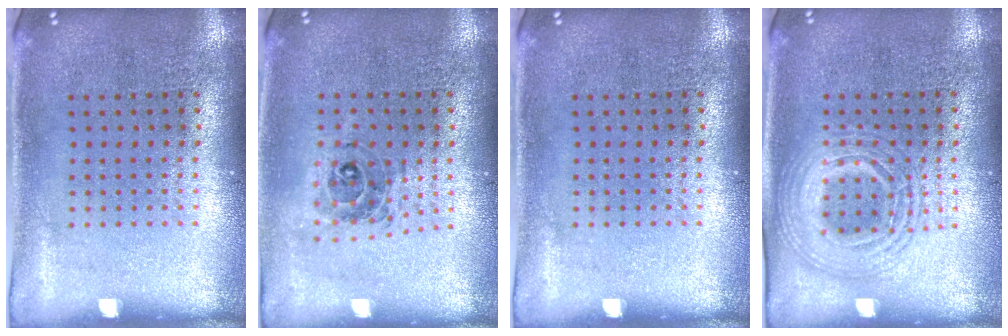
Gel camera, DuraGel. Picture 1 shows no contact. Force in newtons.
{"total": 0.8, "press": 0.8, "slide": 0.2}
{"total": 0.0}
{"total": 2.3, "press": 2.3, "slide": 0.3}